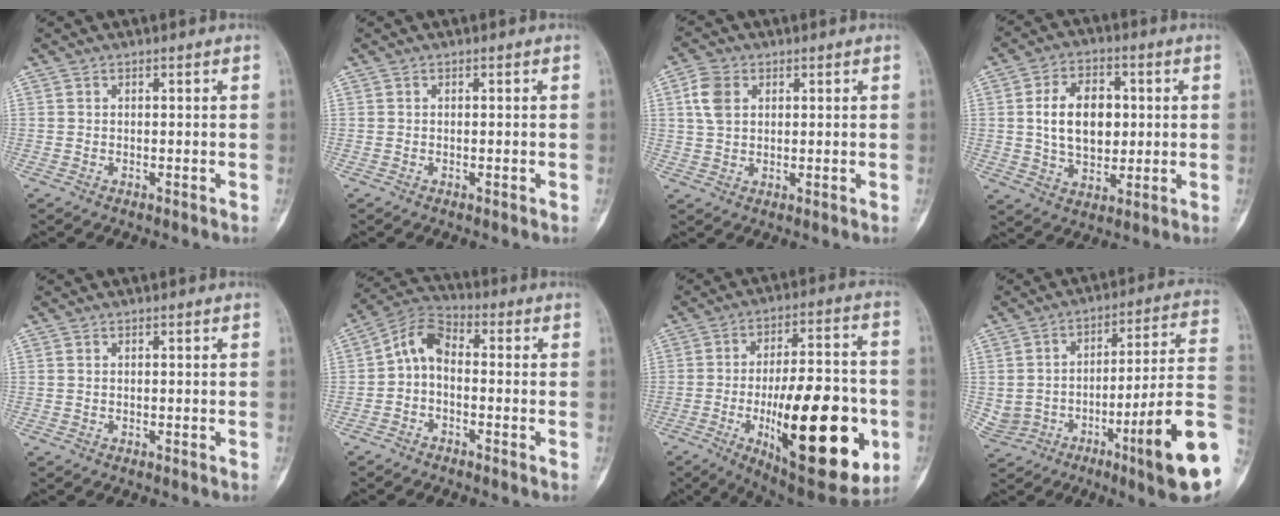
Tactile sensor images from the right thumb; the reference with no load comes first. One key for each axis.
{"total": 0.6, "fx": -0.2, "fy": 0.1, "fz": 0.6, "tx": -0.009, "ty": -0.001, "tz": 0.000}
{"total": 5.6, "fx": 1.7, "fy": 3.9, "fz": 3.6, "tx": -0.067, "ty": 0.005, "tz": 0.032}
{"total": 13.4, "fx": 1.6, "fy": 9.0, "fz": 9.8, "tx": -0.135, "ty": 0.003, "tz": 0.028}
{"total": 0.0}
{"total": 7.1, "fx": -0.9, "fy": 4.4, "fz": 5.5, "tx": -0.094, "ty": 0.032, "tz": -0.035}
{"total": 28.2, "fx": -7.2, "fy": 10.3, "fz": 25.2, "tx": -0.353, "ty": 0.002, "tz": -0.090}
{"total": 20.2, "fx": -5.6, "fy": 4.7, "fz": 18.9, "tx": -0.235, "ty": 0.042, "tz": -0.073}